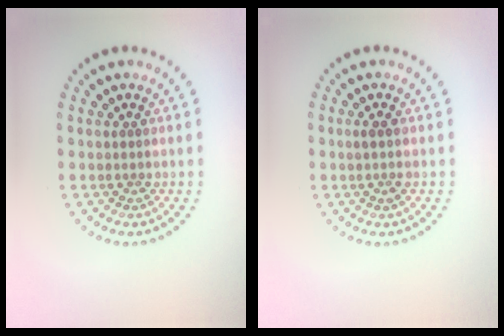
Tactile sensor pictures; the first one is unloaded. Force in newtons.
{"total": 1.0, "press": 0.9, "slide": 0.5}